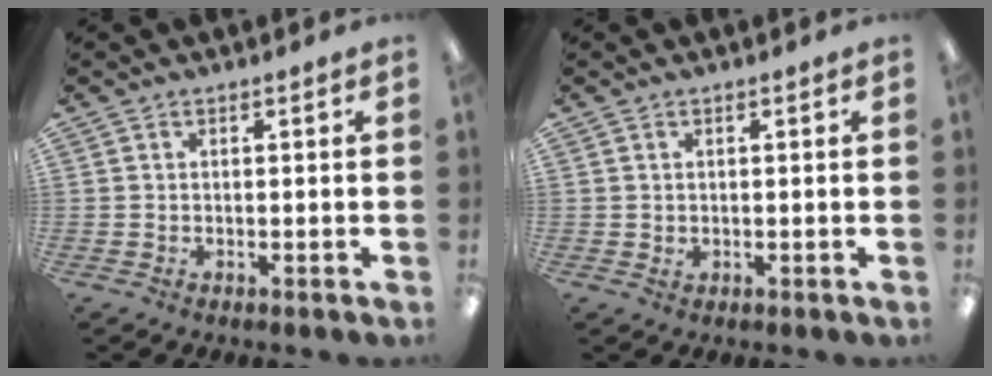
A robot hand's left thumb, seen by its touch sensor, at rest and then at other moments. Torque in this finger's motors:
{"motor_torque": [-0.30, 0.20, -0.19, 0.08, 0.02]}